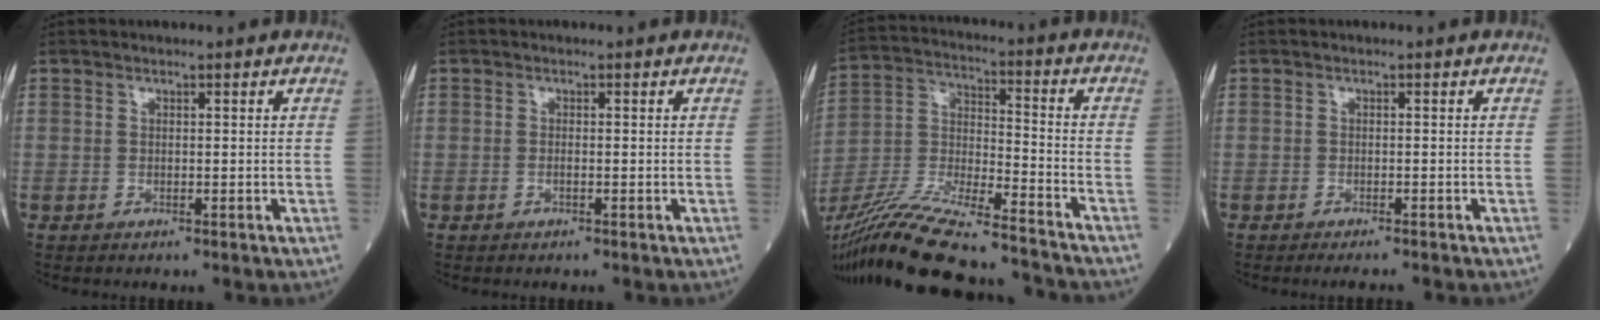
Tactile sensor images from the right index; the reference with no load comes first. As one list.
[{"total": 0.5, "force": [-0.3, 0.1, 0.5], "torque": [-0.010, 0.000, -0.005]}, {"total": 23.7, "force": [-20.5, 2.1, 11.8], "torque": [-0.244, -0.036, -0.356]}, {"total": 2.8, "force": [-2.5, 0.2, 1.3], "torque": [-0.014, -0.005, -0.032]}]